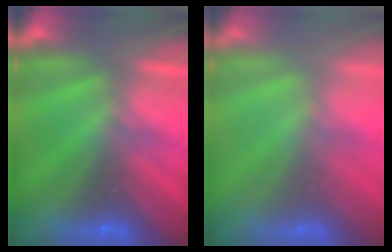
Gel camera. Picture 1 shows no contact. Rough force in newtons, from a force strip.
{"total": 2.2}